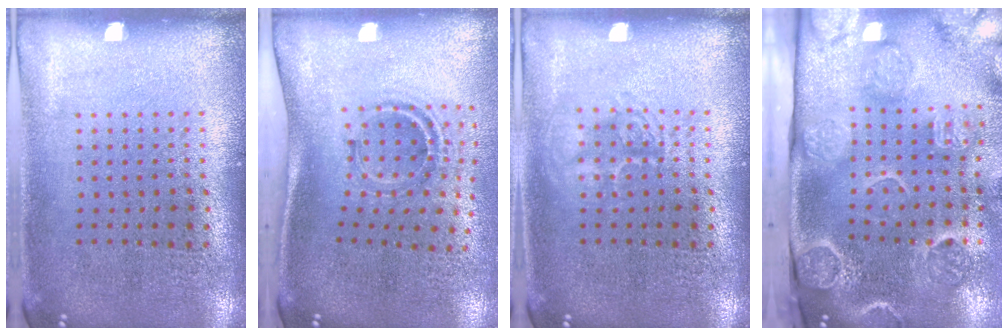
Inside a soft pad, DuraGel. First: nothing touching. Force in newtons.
{"total": 1.2, "press": 1.0, "slide": 0.7}
{"total": 1.8, "press": 1.7, "slide": 0.2}
{"total": 4.6, "press": 3.3, "slide": 3.2}